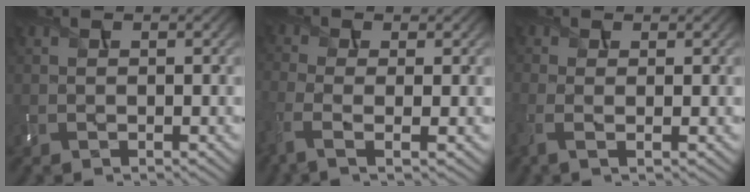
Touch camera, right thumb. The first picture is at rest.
{"total": 4.8, "force": [-2.1, 1.8, 4.0], "torque": [-0.104, -0.013, -0.046]}
{"total": 2.3, "force": [-0.5, 0.6, 2.2], "torque": [-0.055, -0.006, -0.014]}